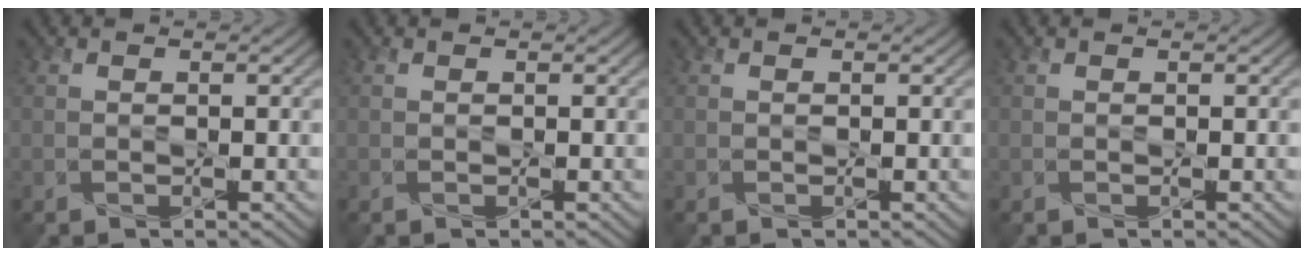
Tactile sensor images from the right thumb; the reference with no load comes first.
{"total": 0.0}
{"total": 0.0}
{"total": 0.0}